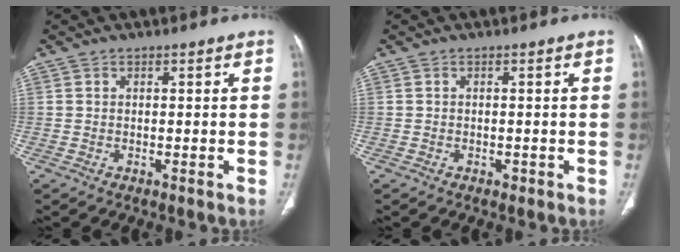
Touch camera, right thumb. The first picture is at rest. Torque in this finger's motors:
{"motor_torque": [-0.20, 0.04, -0.21, 0.08, -0.01]}